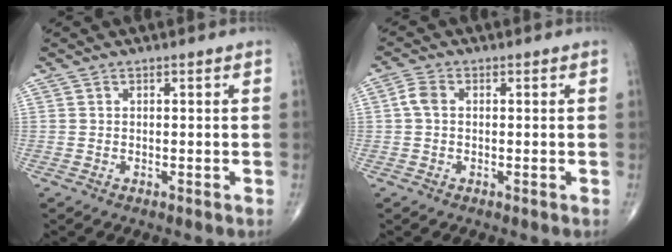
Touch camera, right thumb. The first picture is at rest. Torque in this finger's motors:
{"motor_torque": [0.42, 0.34, 0.38, -0.02, 0.02]}